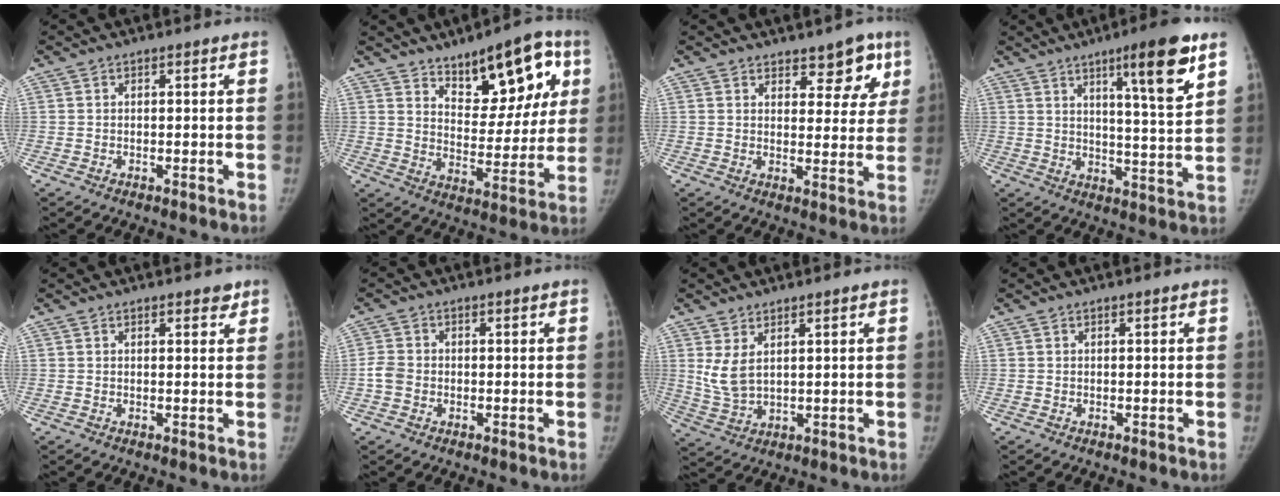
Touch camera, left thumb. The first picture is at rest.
{"total": 16.9, "force": [8.7, 7.6, 12.3], "torque": [-0.118, -0.035, 0.134]}
{"total": 7.4, "force": [4.9, 3.9, 4.0], "torque": [-0.006, -0.025, 0.063]}
{"total": 13.3, "force": [7.3, 1.6, 11.0], "torque": [-0.152, -0.041, 0.107]}
{"total": 1.8, "force": [1.4, 0.8, 0.9], "torque": [0.000, -0.007, 0.015]}
{"total": 3.0, "force": [-0.6, 2.5, 1.6], "torque": [-0.029, 0.005, -0.016]}
{"total": 5.5, "force": [2.4, 2.6, 4.2], "torque": [-0.085, -0.018, 0.062]}
{"total": 0.0}